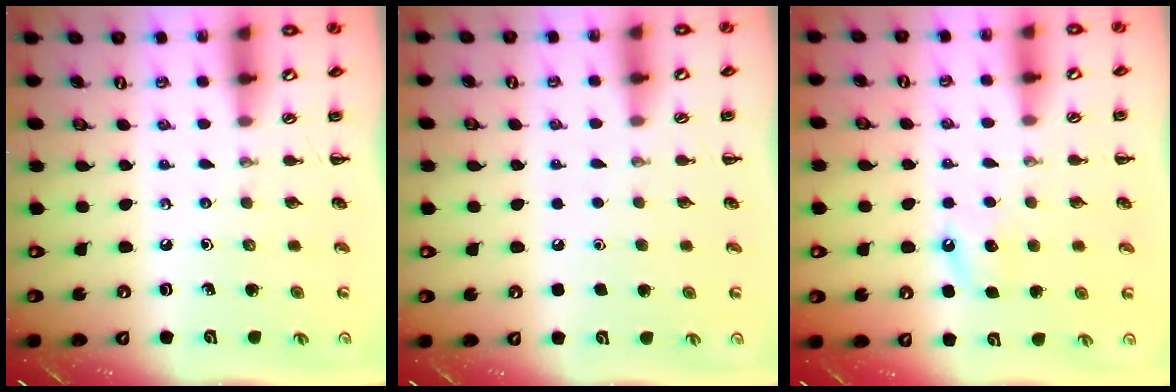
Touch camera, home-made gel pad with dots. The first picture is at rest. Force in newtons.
{"total": 1.8, "press": 1.8, "slide": 0.1}
{"total": 4.8, "press": 4.7, "slide": 1.2}